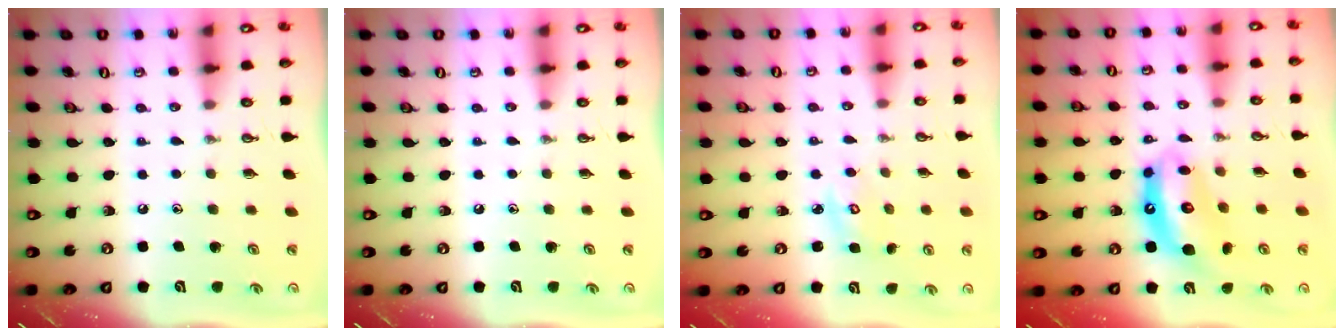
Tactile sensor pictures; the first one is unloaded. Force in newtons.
{"total": 0.0}
{"total": 3.3, "press": 3.3, "slide": 0.2}
{"total": 12.2, "press": 12.2, "slide": 1.1}